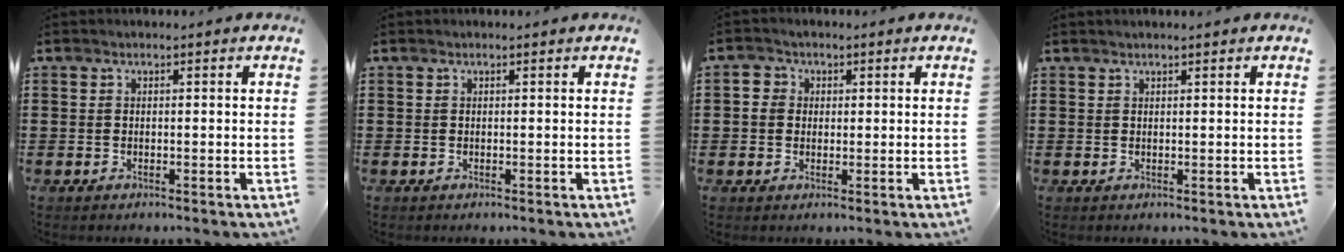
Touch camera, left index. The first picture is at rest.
{"total": 0.0}
{"total": 2.6, "force": [0.4, 2.5, 0.6], "torque": [-0.016, 0.007, 0.001]}
{"total": 0.6, "force": [0.6, -0.1, 0.3], "torque": [-0.006, -0.002, 0.012]}